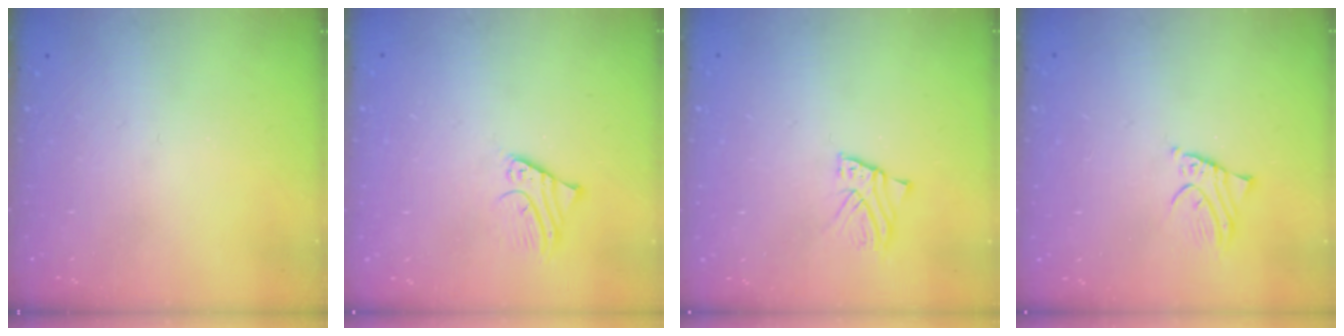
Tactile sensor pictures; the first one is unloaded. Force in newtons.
{"total": 2.0, "press": 2.0, "slide": 0.2}
{"total": 2.7, "press": 2.7, "slide": 0.2}
{"total": 1.9, "press": 1.9, "slide": 0.3}